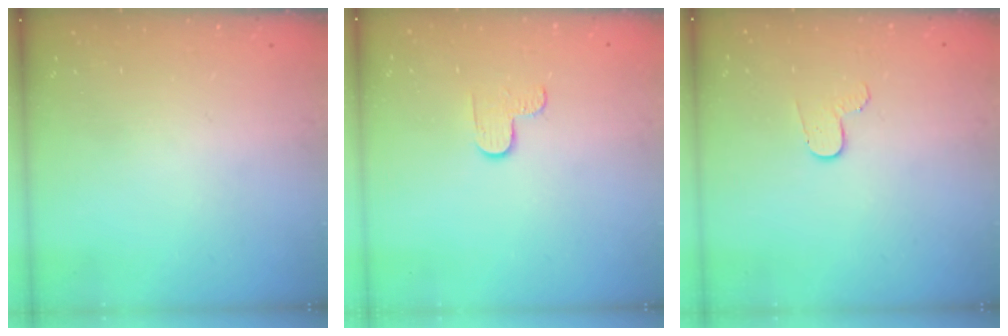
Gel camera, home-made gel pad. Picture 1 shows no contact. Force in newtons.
{"total": 2.9, "press": 2.9, "slide": 0.3}
{"total": 4.5, "press": 4.5, "slide": 0.3}